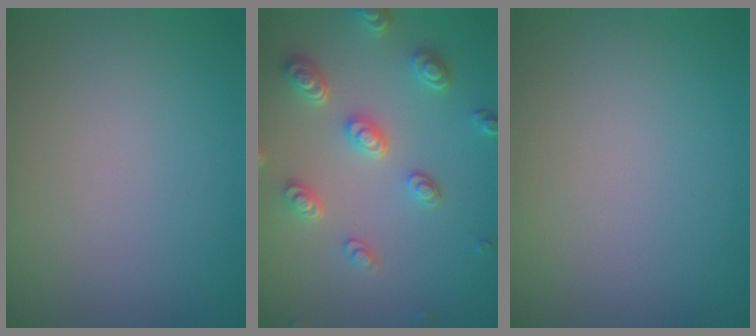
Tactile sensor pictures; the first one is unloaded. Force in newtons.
{"total": 4.6, "press": 3.7, "slide": 2.8}
{"total": 0.0}